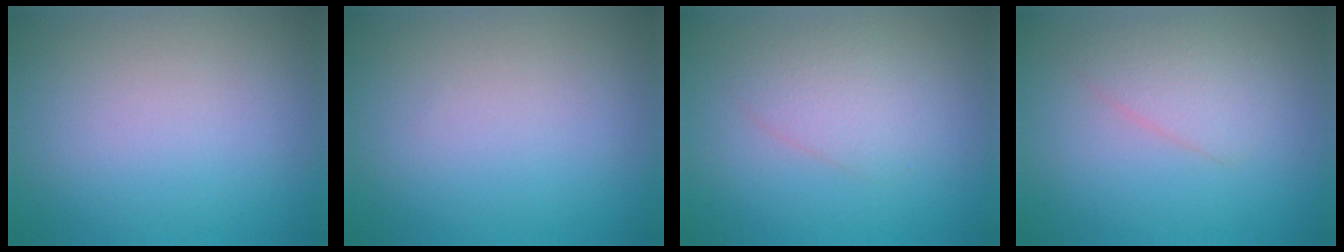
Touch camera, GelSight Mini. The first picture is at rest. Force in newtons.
{"total": 0.0}
{"total": 2.2, "press": 2.2, "slide": 0.0}
{"total": 2.3, "press": 2.3, "slide": 0.1}